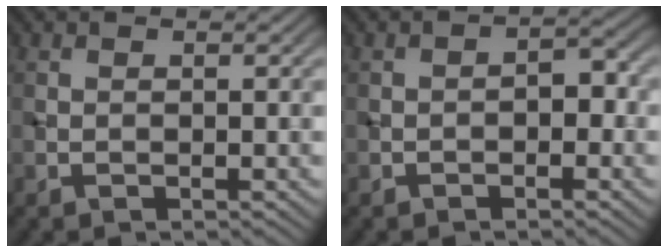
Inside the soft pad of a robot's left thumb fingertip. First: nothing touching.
{"total": 2.3, "force": [-0.8, 1.2, 1.7], "torque": [-0.025, 0.005, -0.019]}